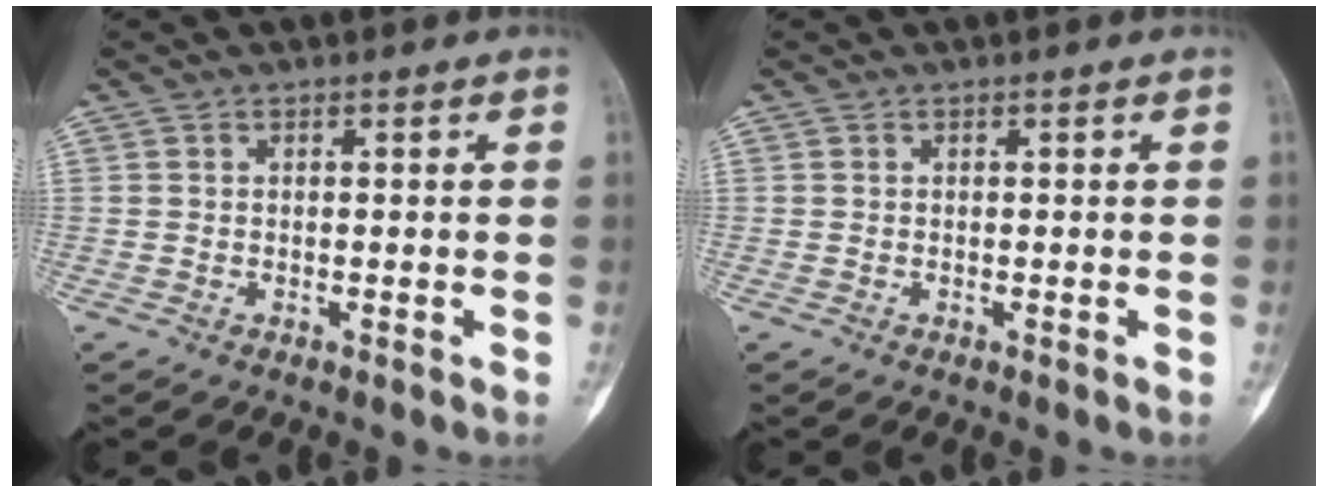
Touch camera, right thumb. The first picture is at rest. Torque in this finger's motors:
{"motor_torque": [0.00, 0.00, 0.00, -0.01, 0.00]}